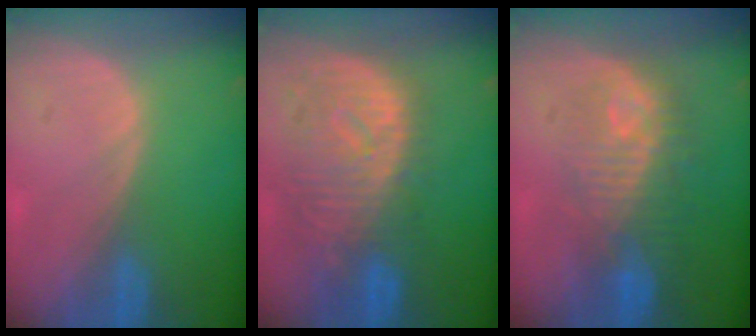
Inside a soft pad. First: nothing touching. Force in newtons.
{"total": 10.8, "press": 9.6, "slide": 4.9}
{"total": 9.4, "press": 8.8, "slide": 3.1}